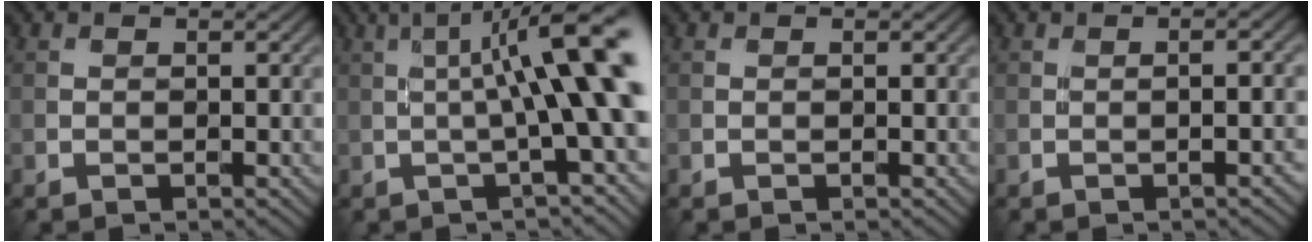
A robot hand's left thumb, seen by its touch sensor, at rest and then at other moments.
{"total": 11.6, "force": [0.9, 1.5, 11.5], "torque": [-0.148, 0.019, 0.017]}
{"total": 0.0}
{"total": 1.9, "force": [-0.5, 0.0, 1.8], "torque": [-0.023, 0.009, -0.012]}